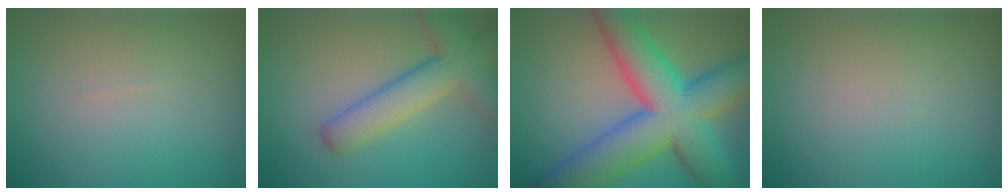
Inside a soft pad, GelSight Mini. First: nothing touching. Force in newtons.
{"total": 5.6, "press": 5.6, "slide": 0.3}
{"total": 13.0, "press": 13.0, "slide": 0.3}
{"total": 0.0}